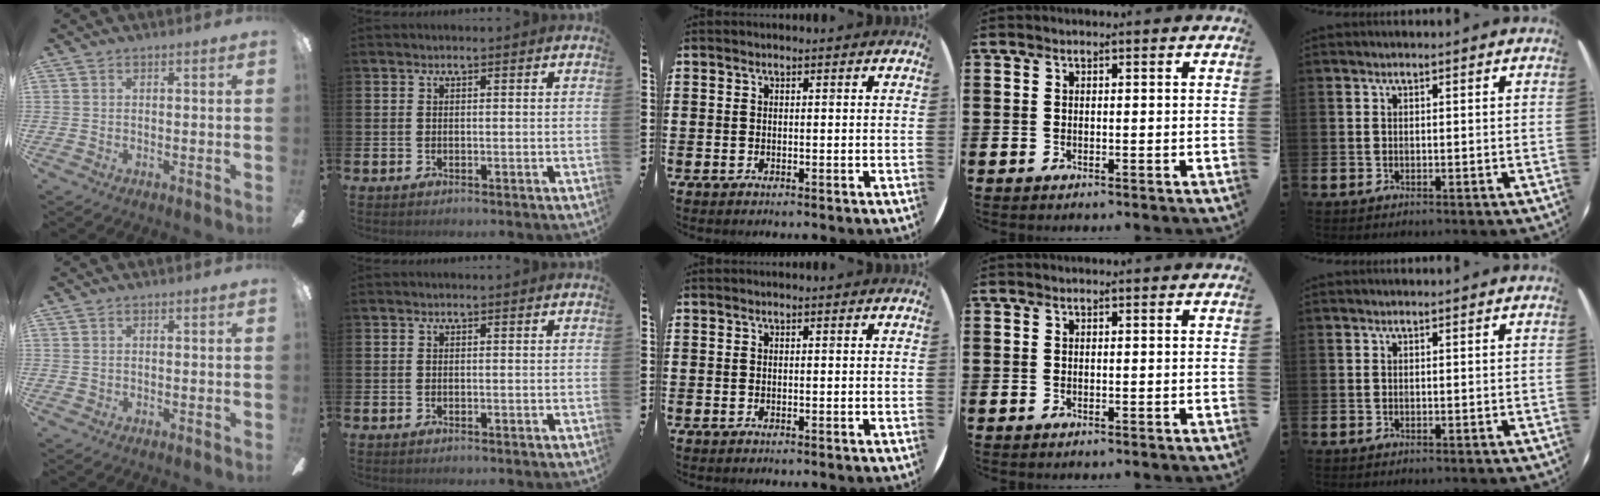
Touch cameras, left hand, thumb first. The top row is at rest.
{}